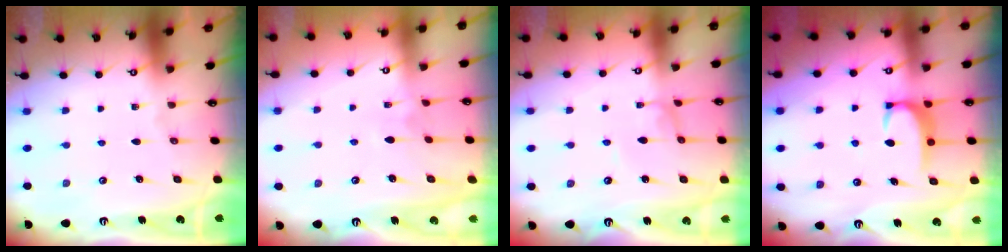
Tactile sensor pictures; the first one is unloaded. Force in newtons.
{"total": 3.5, "press": 3.5, "slide": 0.3}
{"total": 1.6, "press": 1.6, "slide": 0.1}
{"total": 2.8, "press": 2.8, "slide": 0.4}